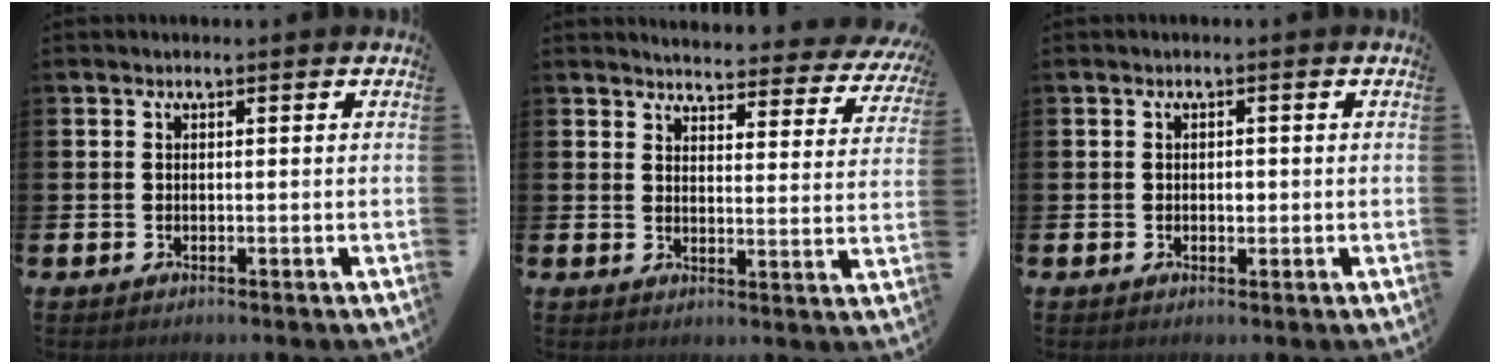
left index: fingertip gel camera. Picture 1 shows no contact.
{"total": 3.6, "force": [3.5, 0.6, 0.2], "torque": [-0.014, -0.037, 0.055]}
{"total": 1.0, "force": [-0.1, 0.7, 0.7], "torque": [-0.007, -0.001, -0.004]}